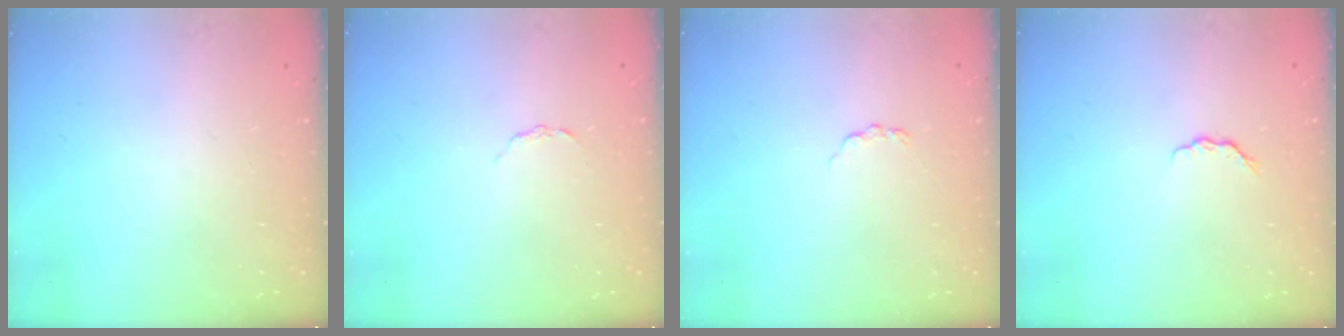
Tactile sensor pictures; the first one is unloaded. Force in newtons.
{"total": 2.0, "press": 2.0, "slide": 0.3}
{"total": 2.8, "press": 2.7, "slide": 0.4}
{"total": 3.2, "press": 3.2, "slide": 0.3}